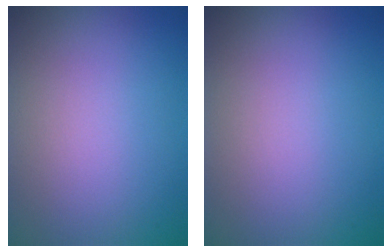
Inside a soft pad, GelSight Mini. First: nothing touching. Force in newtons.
{"total": 0.0}